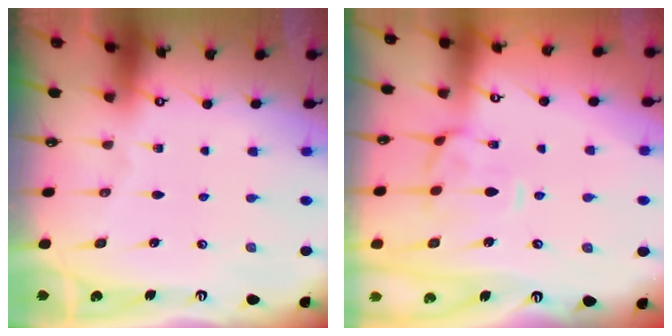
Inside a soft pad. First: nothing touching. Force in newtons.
{"total": 3.3, "press": 3.1, "slide": 1.1}